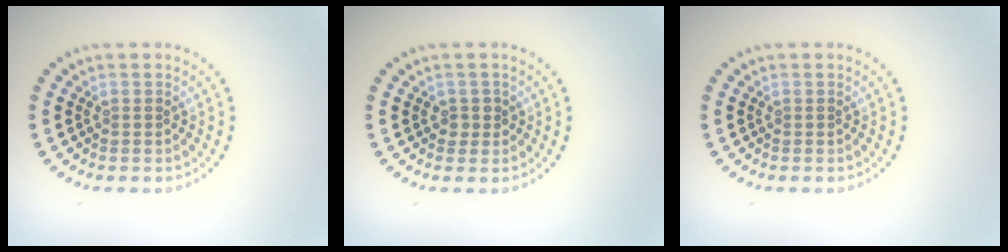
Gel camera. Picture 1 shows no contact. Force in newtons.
{"total": 0.9, "press": 0.8, "slide": 0.4}
{"total": 0.0}